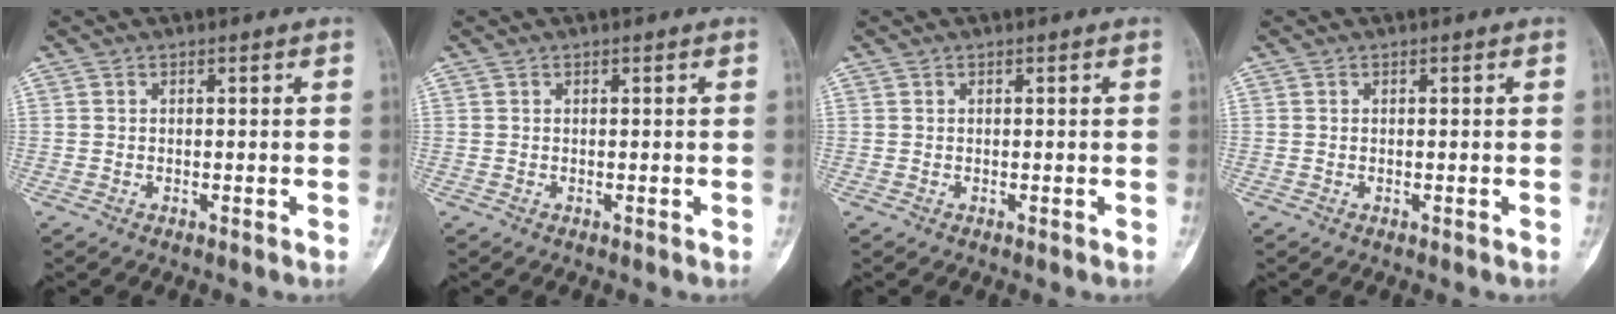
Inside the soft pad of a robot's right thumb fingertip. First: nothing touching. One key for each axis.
{"total": 0.0}
{"total": 0.0}
{"total": 0.0}